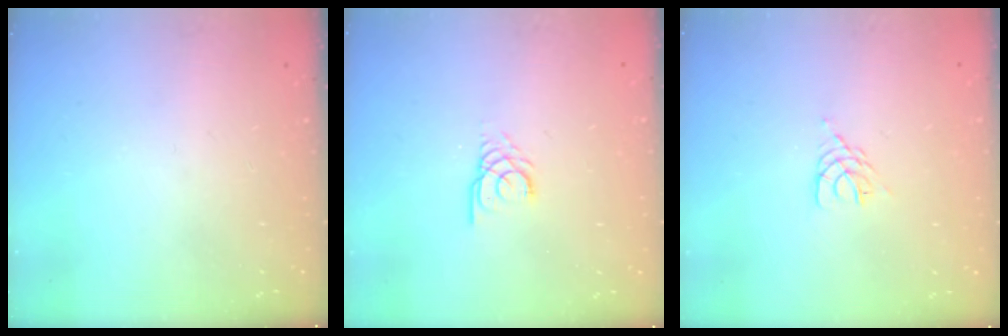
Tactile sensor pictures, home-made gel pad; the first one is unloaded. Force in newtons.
{"total": 3.0, "press": 3.0, "slide": 0.3}
{"total": 3.0, "press": 3.0, "slide": 0.5}